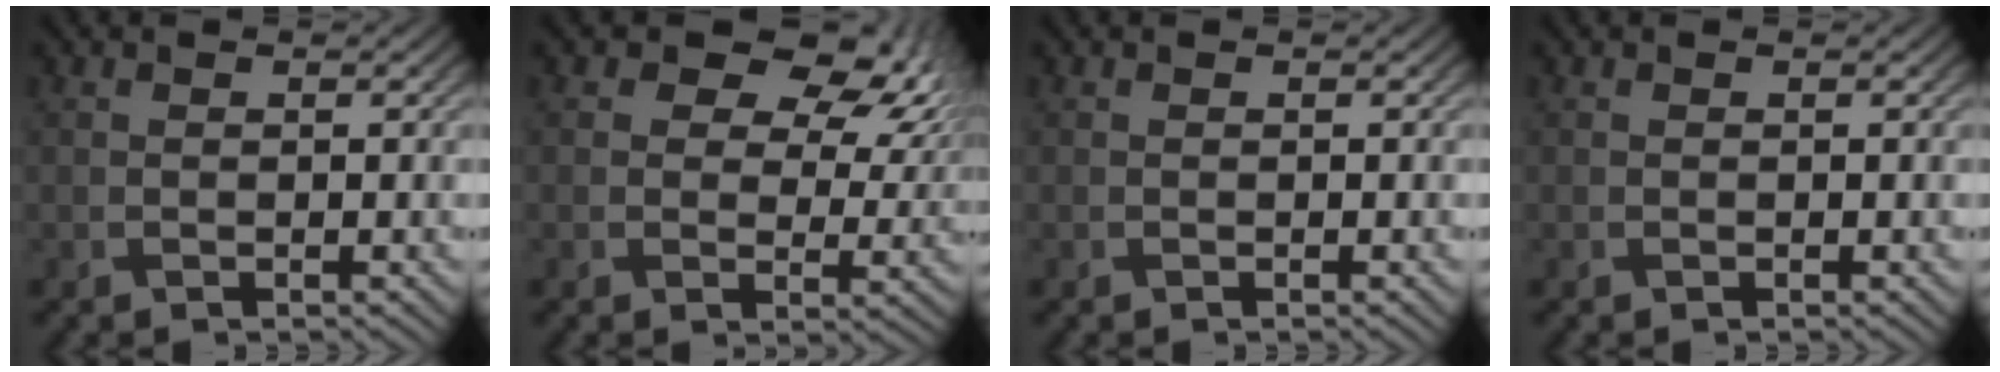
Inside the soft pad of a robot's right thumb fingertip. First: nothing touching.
{"total": 11.2, "force": [5.4, 6.9, 6.9], "torque": [-0.096, 0.005, 0.082]}
{"total": 0.0}
{"total": 0.0}